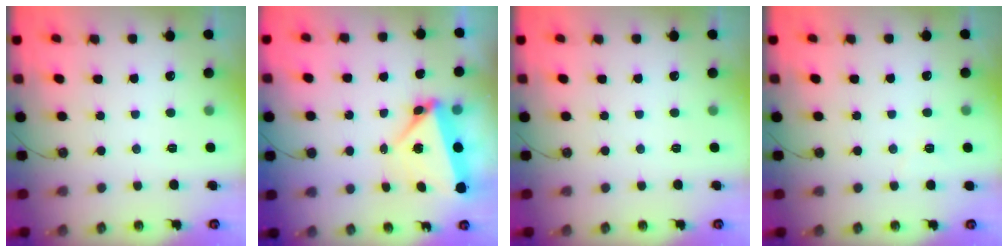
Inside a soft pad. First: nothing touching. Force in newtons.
{"total": 6.7, "press": 6.6, "slide": 0.9}
{"total": 0.0}
{"total": 4.0, "press": 3.1, "slide": 2.6}